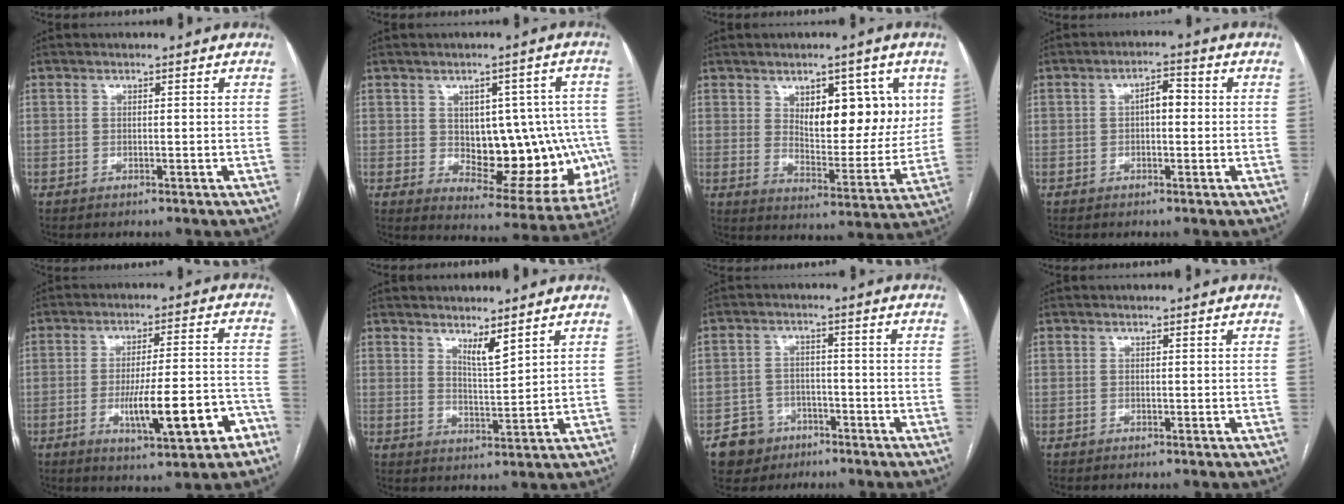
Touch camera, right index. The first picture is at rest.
{"total": 15.9, "force": [-0.4, 8.7, 13.2], "torque": [-0.158, 0.017, 0.022]}
{"total": 12.2, "force": [4.2, 5.5, 10.0], "torque": [-0.136, 0.004, 0.074]}
{"total": 3.4, "force": [0.1, 1.5, 3.0], "torque": [-0.046, 0.016, 0.000]}
{"total": 12.5, "force": [-5.1, 2.1, 11.2], "torque": [-0.169, 0.007, -0.067]}
{"total": 3.6, "force": [2.8, 0.4, 2.3], "torque": [-0.044, -0.016, 0.055]}
{"total": 5.9, "force": [-3.3, 4.8, 0.5], "torque": [-0.008, 0.011, -0.049]}
{"total": 0.0}